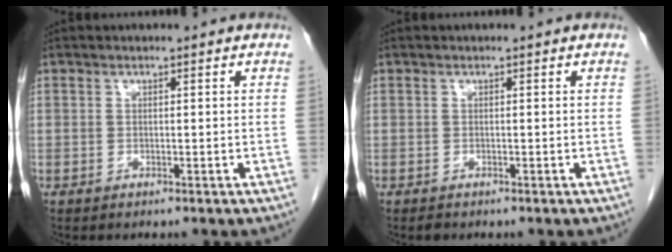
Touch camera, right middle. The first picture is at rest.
{"total": 0.6, "force": [-0.5, 0.2, 0.2], "torque": [-0.007, -0.001, -0.008]}